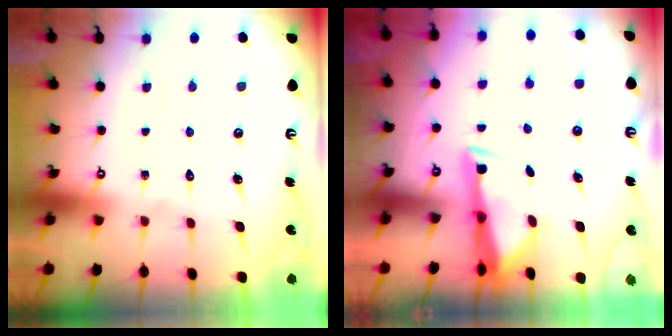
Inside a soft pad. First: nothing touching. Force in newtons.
{"total": 3.5, "press": 3.4, "slide": 0.9}